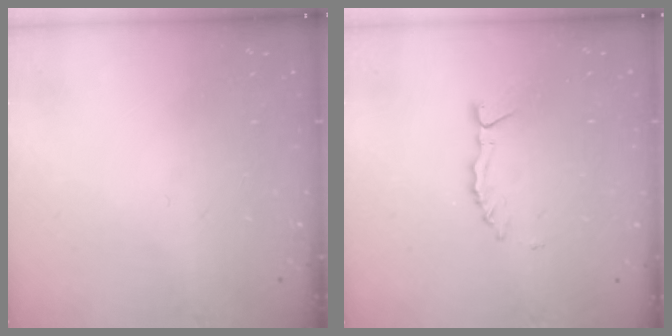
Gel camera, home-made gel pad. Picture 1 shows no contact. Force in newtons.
{"total": 2.7, "press": 2.7, "slide": 0.3}